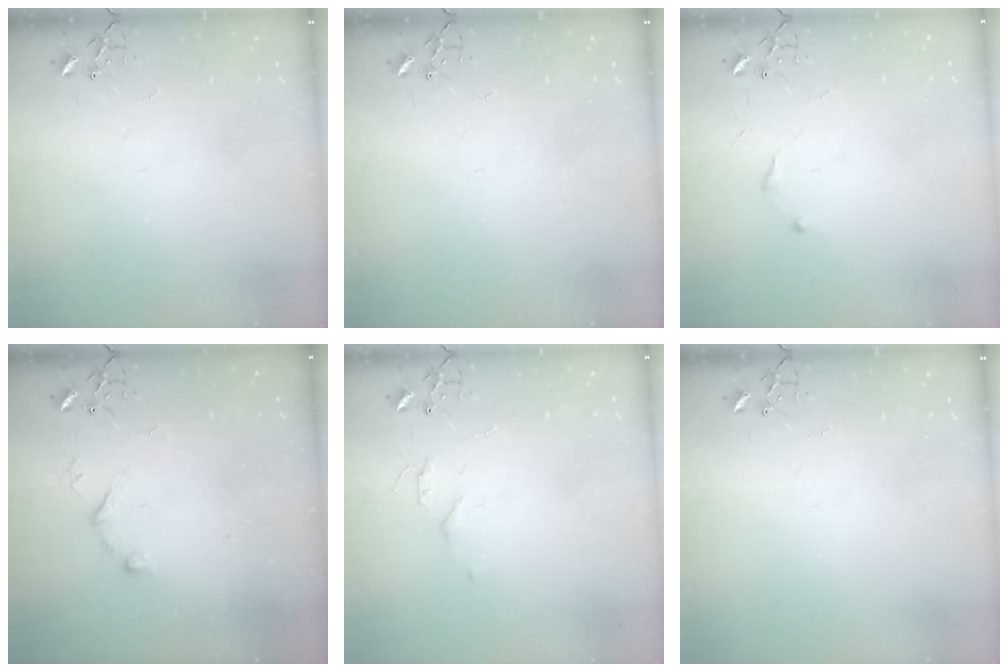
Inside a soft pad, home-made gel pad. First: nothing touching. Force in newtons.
{"total": 0.0}
{"total": 6.0, "press": 6.0, "slide": 0.6}
{"total": 6.6, "press": 6.6, "slide": 0.5}
{"total": 5.0, "press": 5.0, "slide": 0.7}
{"total": 0.0}